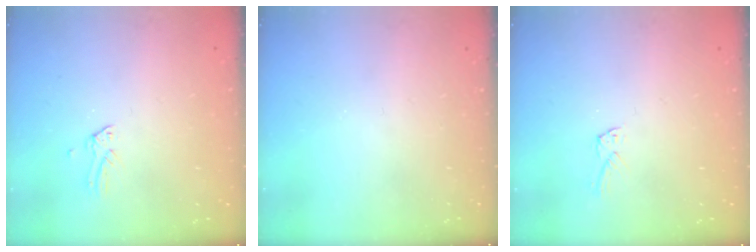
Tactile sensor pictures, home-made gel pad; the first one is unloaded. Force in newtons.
{"total": 0.0}
{"total": 1.8, "press": 1.7, "slide": 0.1}